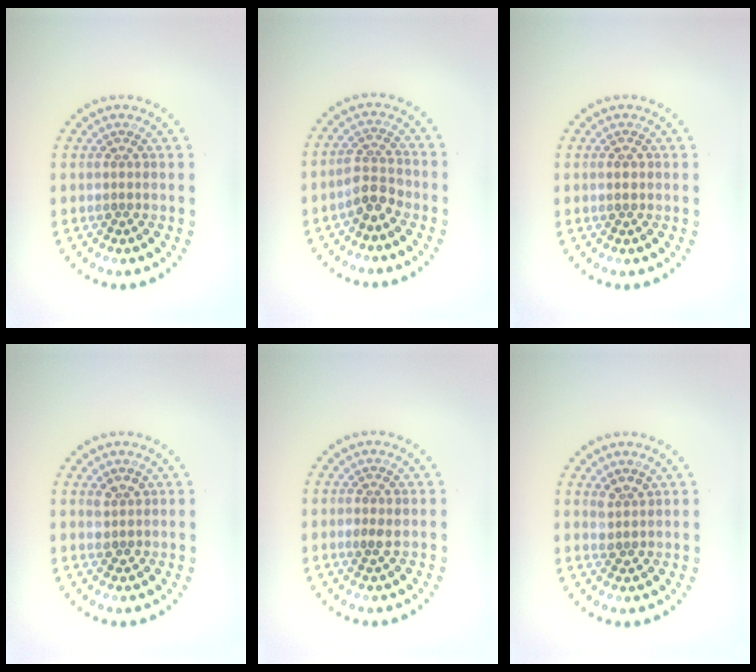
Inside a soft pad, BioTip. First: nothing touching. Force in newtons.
{"total": 2.7, "press": 2.5, "slide": 1.1}
{"total": 1.1, "press": 1.1, "slide": 0.1}
{"total": 1.3, "press": 1.3, "slide": 0.3}
{"total": 1.3, "press": 1.3, "slide": 0.1}
{"total": 1.4, "press": 1.2, "slide": 0.6}